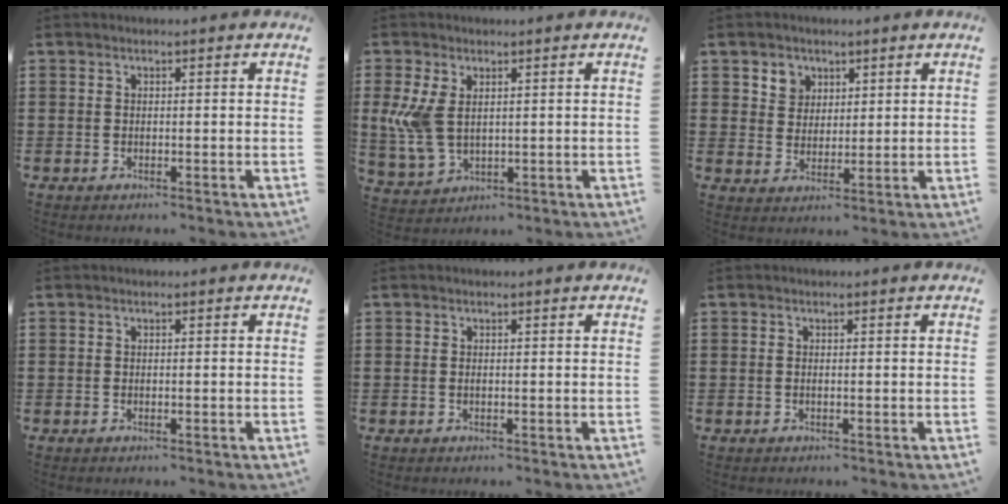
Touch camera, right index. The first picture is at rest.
{"total": 6.2, "force": [1.0, 3.8, 4.9], "torque": [-0.126, -0.001, 0.014]}
{"total": 3.8, "force": [2.0, 3.2, 0.1], "torque": [-0.021, 0.013, 0.037]}
{"total": 0.0}
{"total": 0.0}
{"total": 0.0}